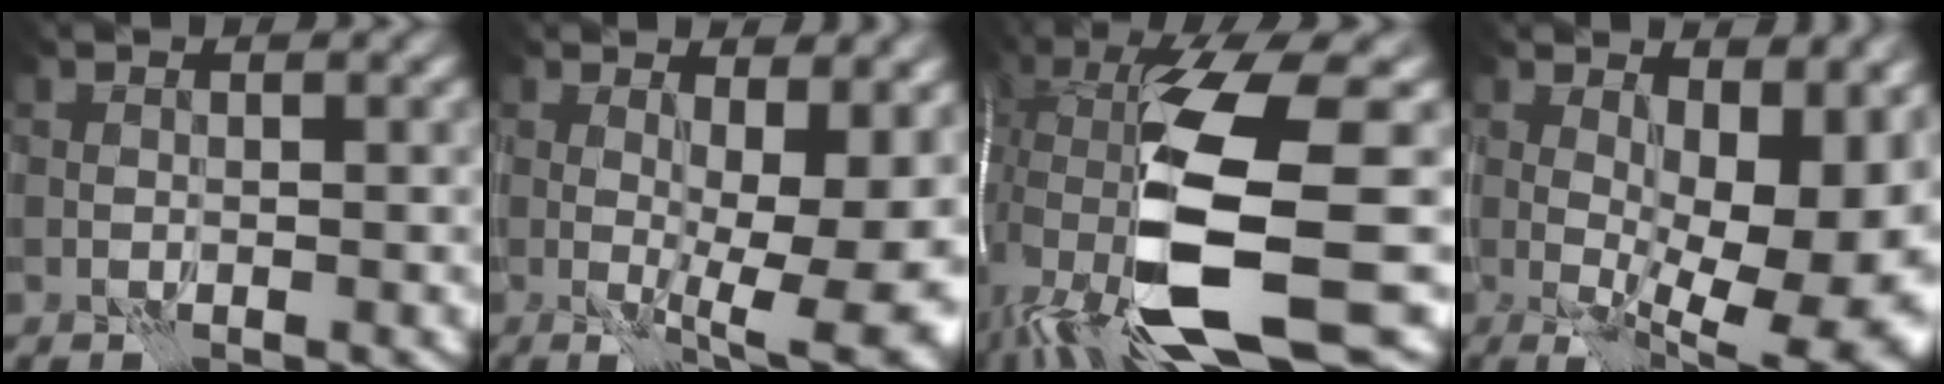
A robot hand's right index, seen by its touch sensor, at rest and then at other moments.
{"total": 9.6, "force": [0.1, 3.3, 9.0], "torque": [-0.115, -0.012, 0.006]}
{"total": 15.1, "force": [-1.9, 3.9, 14.5], "torque": [-0.285, -0.016, -0.021]}
{"total": 12.8, "force": [1.0, 5.7, 11.5], "torque": [-0.144, -0.015, 0.029]}